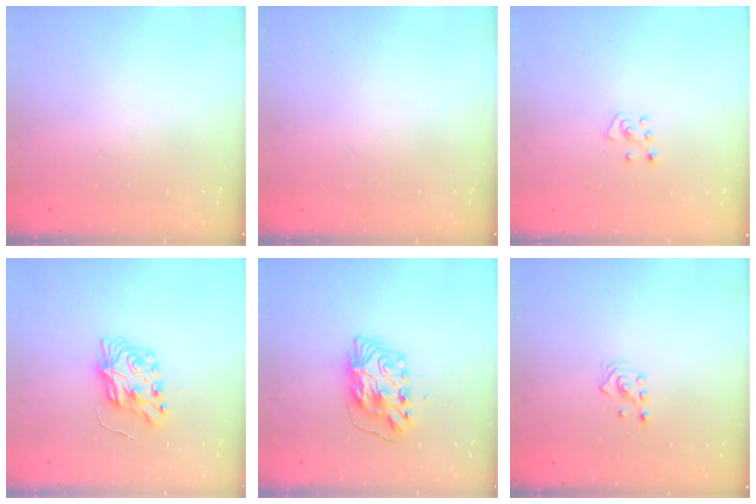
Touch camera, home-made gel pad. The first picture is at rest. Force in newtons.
{"total": 0.0}
{"total": 5.0, "press": 5.0, "slide": 0.4}
{"total": 7.9, "press": 7.9, "slide": 0.2}
{"total": 9.0, "press": 8.9, "slide": 0.7}
{"total": 2.5, "press": 2.3, "slide": 1.0}